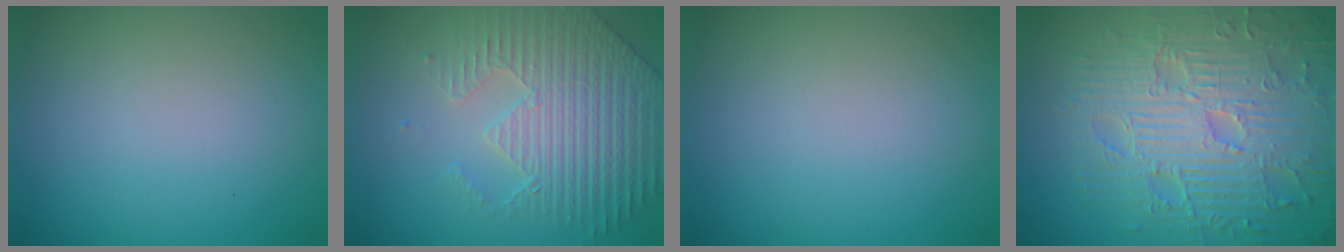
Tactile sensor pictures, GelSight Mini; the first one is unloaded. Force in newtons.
{"total": 4.7, "press": 4.5, "slide": 1.3}
{"total": 0.0}
{"total": 10.4, "press": 7.0, "slide": 7.6}